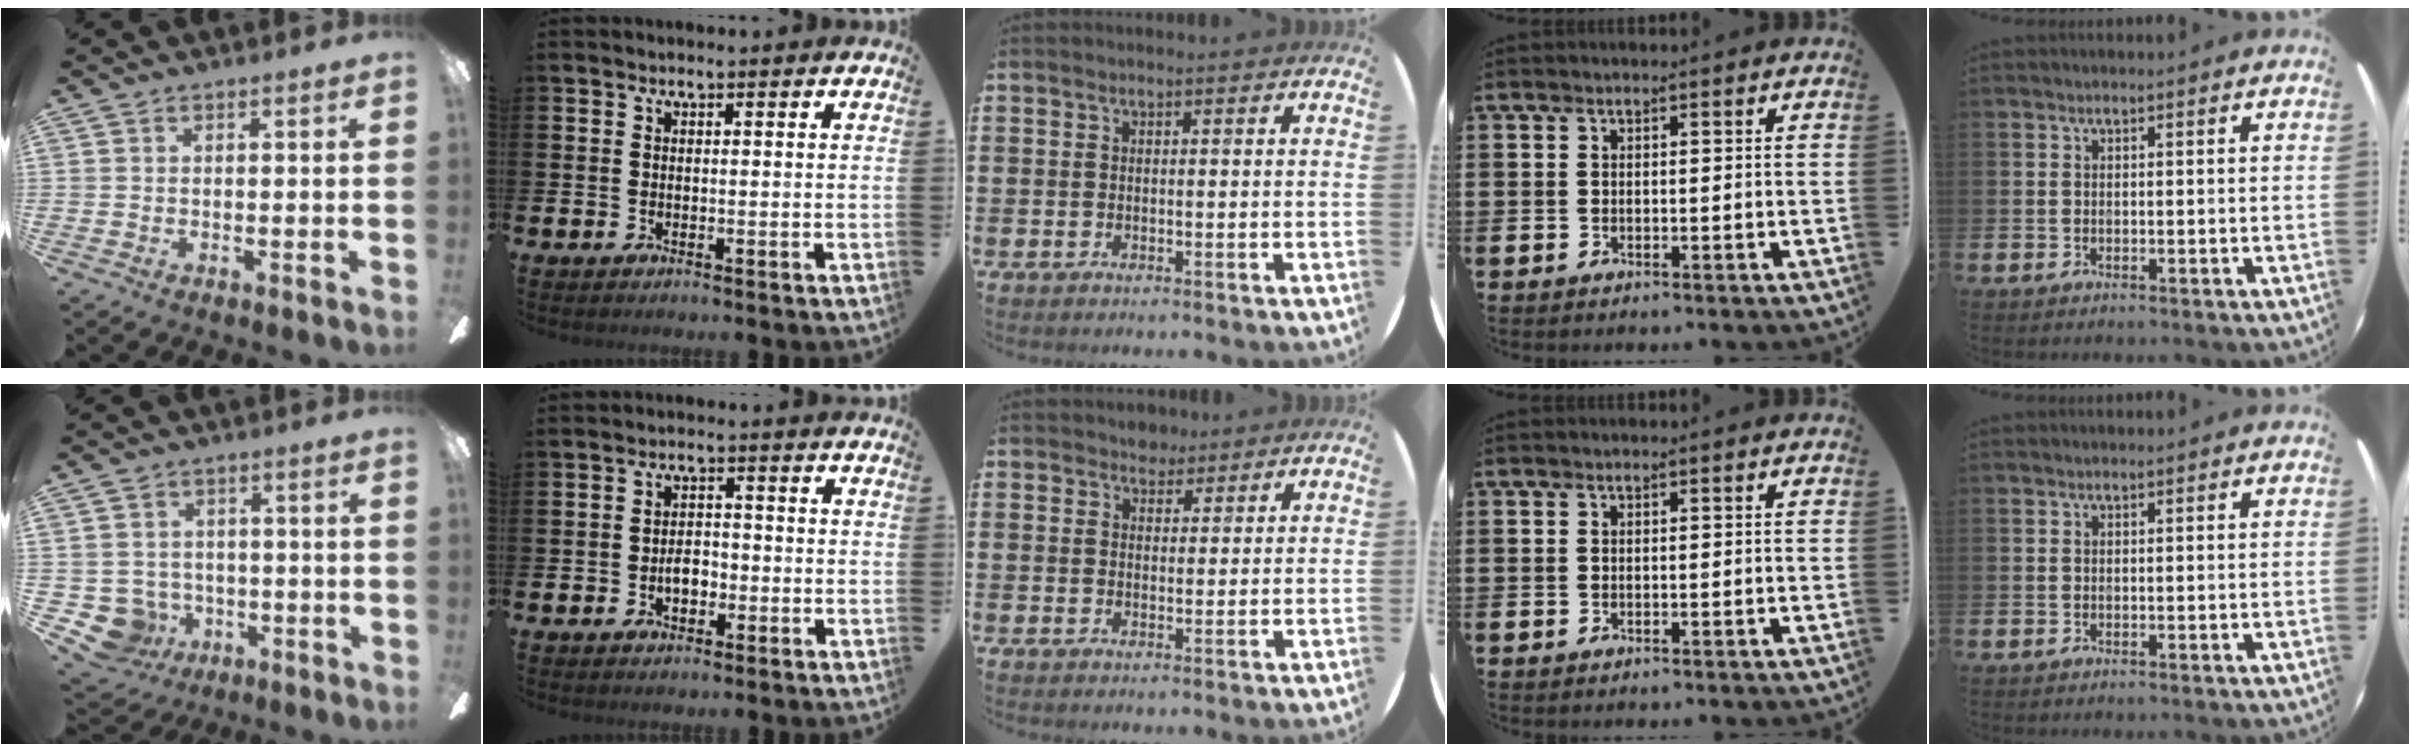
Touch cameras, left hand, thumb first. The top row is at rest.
{"thumb": {"total": 7.8, "force": [-2.2, 7.3, 1.9], "torque": [-0.083, 0.013, -0.036]}, "index": {"total": 3.0, "force": [-1.0, 1.9, 2.1], "torque": [-0.031, 0.001, -0.022]}, "middle": {"total": 2.3, "force": [2.2, 0.9, 0.0], "torque": [-0.005, 0.001, 0.042]}}